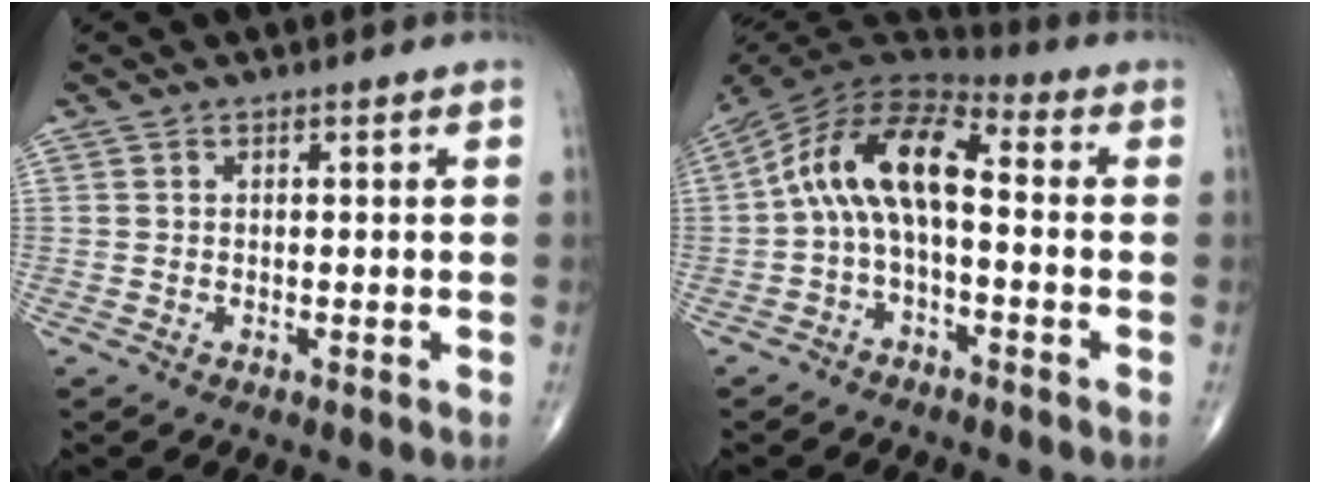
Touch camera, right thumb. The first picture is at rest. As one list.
[{"total": 13.1, "force": [-0.4, 6.3, 11.5], "torque": [-0.204, 0.048, -0.021]}]